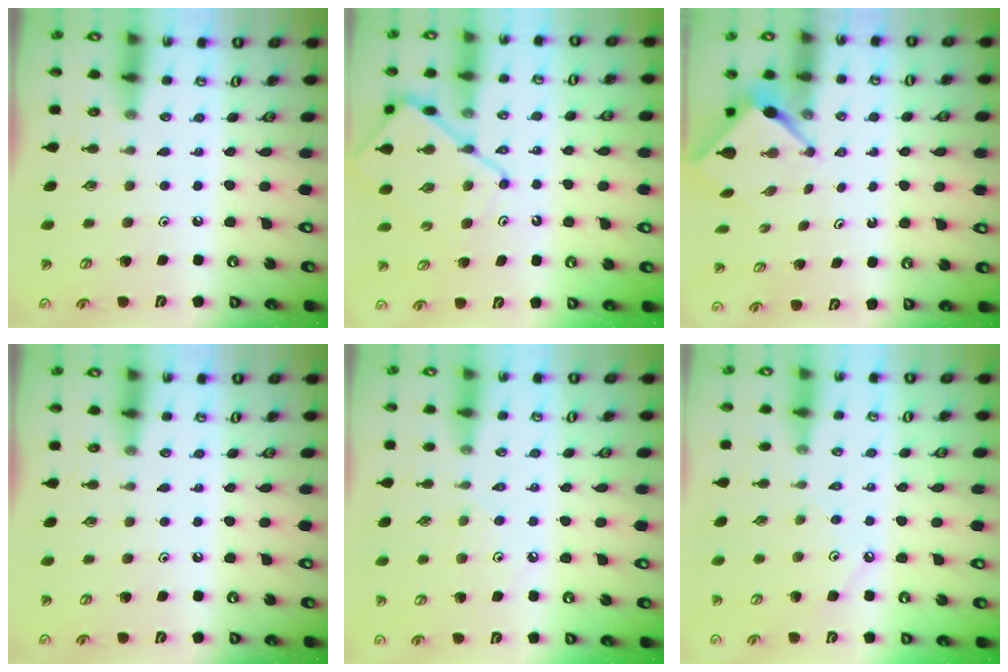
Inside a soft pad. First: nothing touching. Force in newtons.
{"total": 11.5, "press": 11.5, "slide": 1.3}
{"total": 2.7, "press": 2.7, "slide": 0.1}
{"total": 0.0}
{"total": 5.4, "press": 5.3, "slide": 1.0}
{"total": 2.7, "press": 2.7, "slide": 0.2}